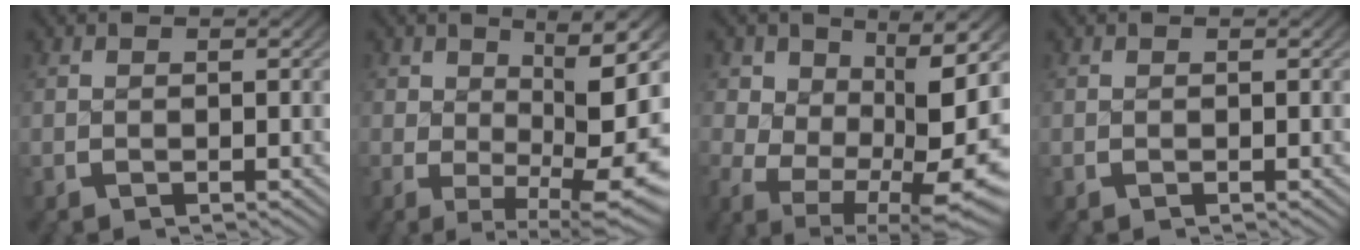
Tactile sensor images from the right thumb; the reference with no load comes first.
{"total": 8.5, "force": [-0.6, 3.4, 7.8], "torque": [-0.111, -0.034, 0.015]}
{"total": 10.5, "force": [-1.8, 6.2, 8.3], "torque": [-0.146, -0.057, 0.002]}
{"total": 0.0}